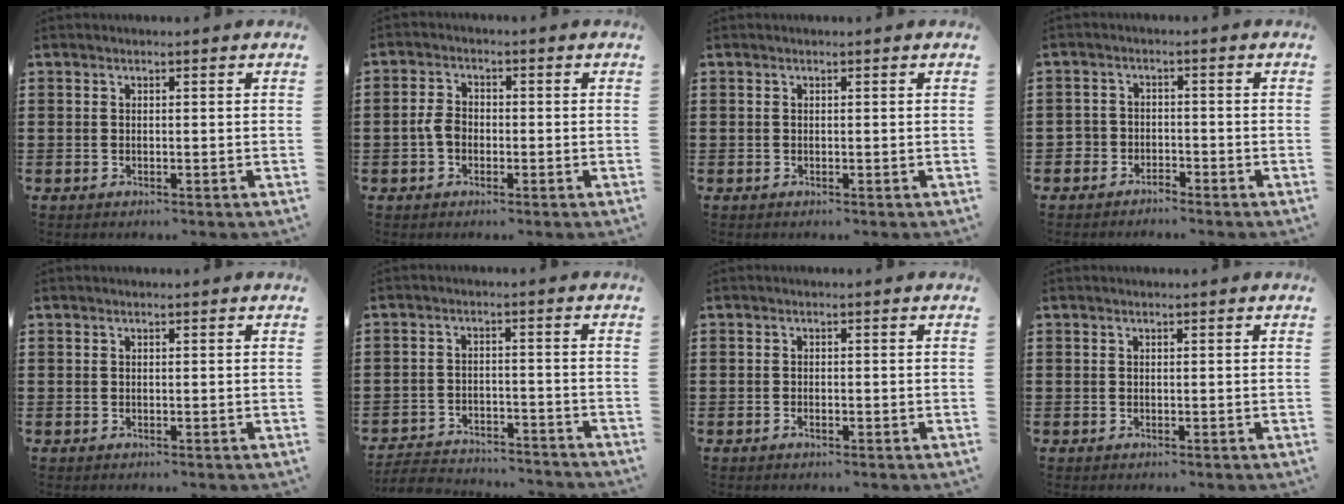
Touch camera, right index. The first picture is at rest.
{"total": 3.2, "force": [-1.0, 2.1, 2.2], "torque": [-0.057, -0.001, -0.023]}
{"total": 0.0}
{"total": 2.6, "force": [-2.4, 0.9, -0.3], "torque": [-0.004, -0.002, -0.053]}
{"total": 0.0}
{"total": 3.8, "force": [-3.8, 0.4, 0.3], "torque": [-0.016, 0.001, -0.081]}
{"total": 0.6, "force": [-0.4, 0.2, 0.4], "torque": [-0.010, -0.004, -0.006]}
{"total": 0.0}